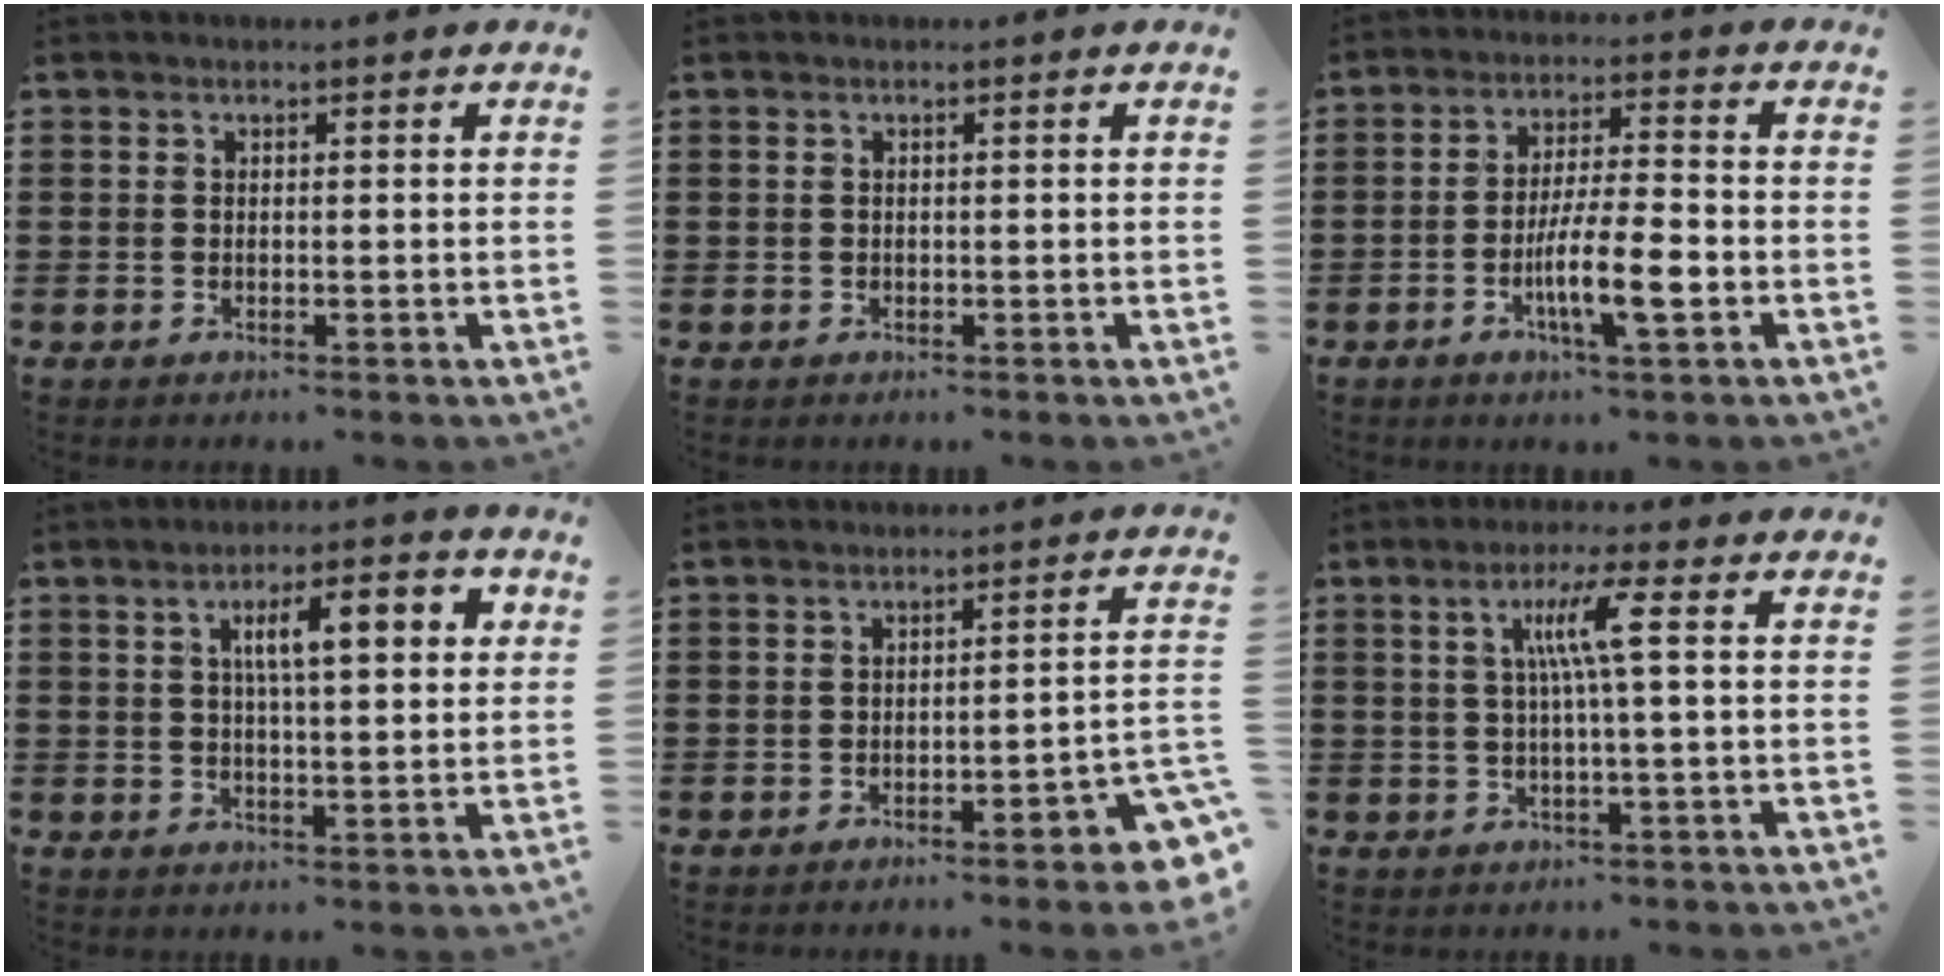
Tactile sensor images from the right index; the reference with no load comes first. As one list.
[{"total": 0.0}, {"total": 8.7, "force": [-2.9, 1.3, 8.1], "torque": [-0.157, -0.011, -0.056]}, {"total": 7.7, "force": [2.2, 2.2, 7.1], "torque": [-0.134, 0.006, 0.031]}, {"total": 4.3, "force": [-2.7, 0.4, 3.3], "torque": [-0.056, -0.008, -0.049]}, {"total": 6.5, "force": [1.3, -0.5, 6.3], "torque": [-0.124, -0.001, 0.013]}]